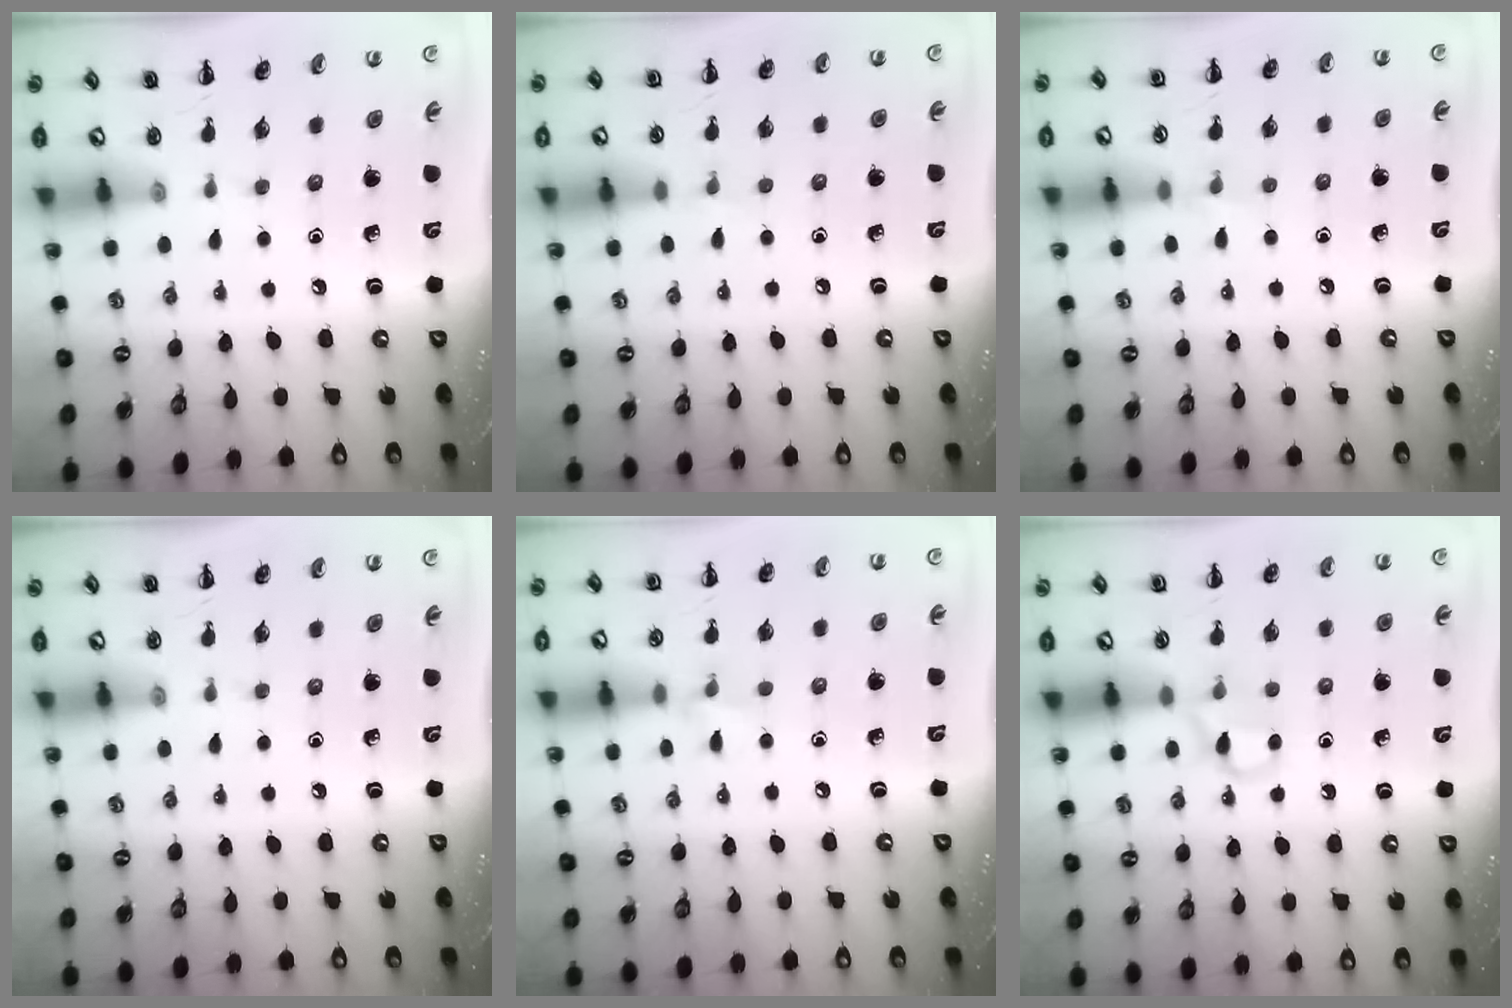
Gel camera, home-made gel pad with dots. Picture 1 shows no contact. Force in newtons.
{"total": 4.0, "press": 3.7, "slide": 1.3}
{"total": 4.6, "press": 4.3, "slide": 1.6}
{"total": 0.0}
{"total": 5.6, "press": 5.2, "slide": 1.8}
{"total": 5.3, "press": 5.1, "slide": 1.6}